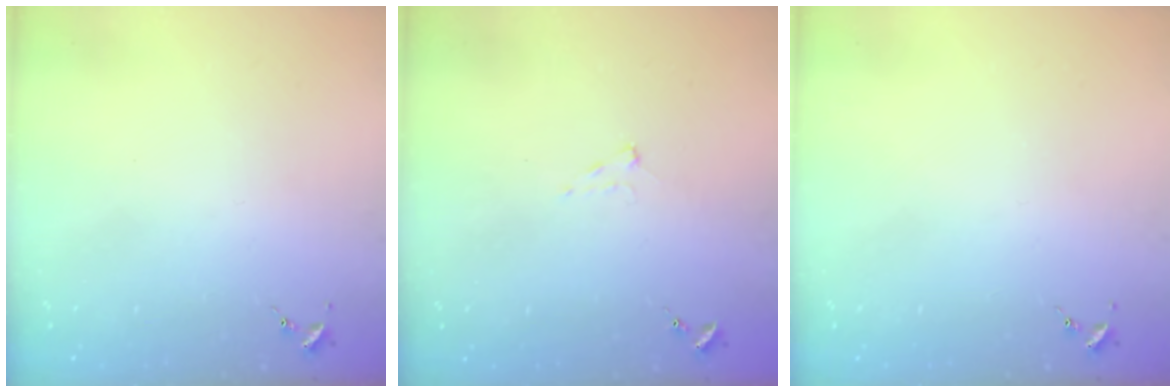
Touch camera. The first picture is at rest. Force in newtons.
{"total": 6.0, "press": 6.0, "slide": 0.6}
{"total": 0.0}